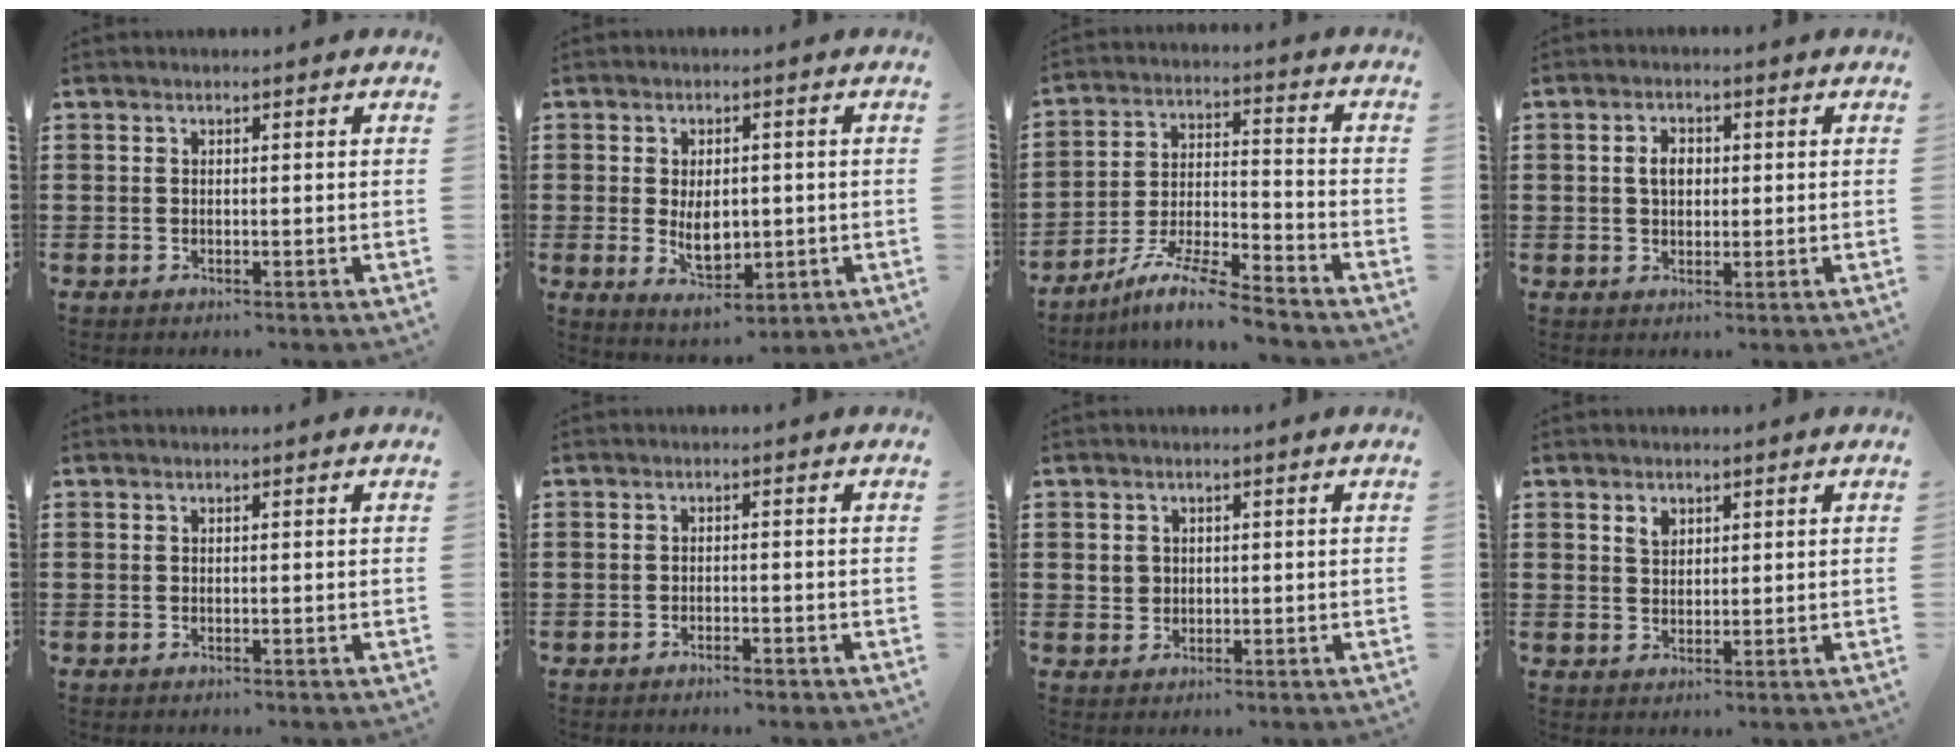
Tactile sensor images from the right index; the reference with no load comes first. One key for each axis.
{"total": 6.1, "fx": -0.5, "fy": 3.7, "fz": 4.9, "tx": -0.091, "ty": -0.003, "tz": -0.016}
{"total": 8.8, "fx": -7.8, "fy": 0.5, "fz": 4.2, "tx": -0.085, "ty": 0.003, "tz": -0.153}
{"total": 3.0, "fx": 0.3, "fy": 2.0, "fz": 2.2, "tx": -0.047, "ty": 0.011, "tz": 0.004}
{"total": 0.0}
{"total": 1.1, "fx": -1.0, "fy": 0.2, "fz": 0.4, "tx": -0.011, "ty": 0.001, "tz": -0.019}
{"total": 1.9, "fx": 0.4, "fy": 1.8, "fz": 0.4, "tx": -0.015, "ty": 0.009, "tz": 0.006}
{"total": 2.2, "fx": 1.4, "fy": 1.4, "fz": 0.8, "tx": -0.021, "ty": 0.006, "tz": 0.026}